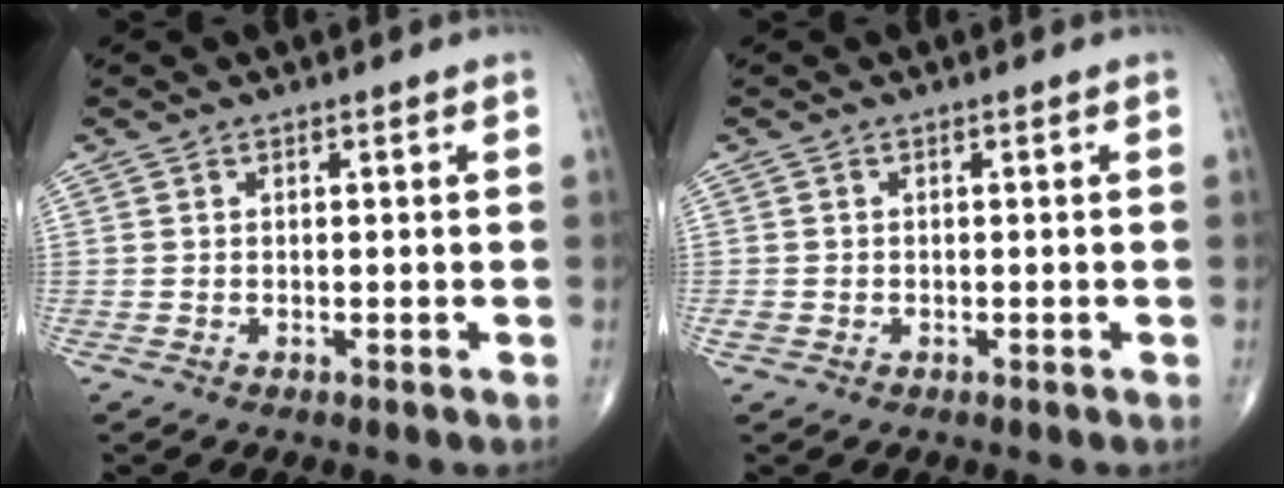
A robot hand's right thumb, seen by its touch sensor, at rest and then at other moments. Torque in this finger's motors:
{"motor_torque": [-0.02, 0.29, -0.19, -0.09, -0.05]}